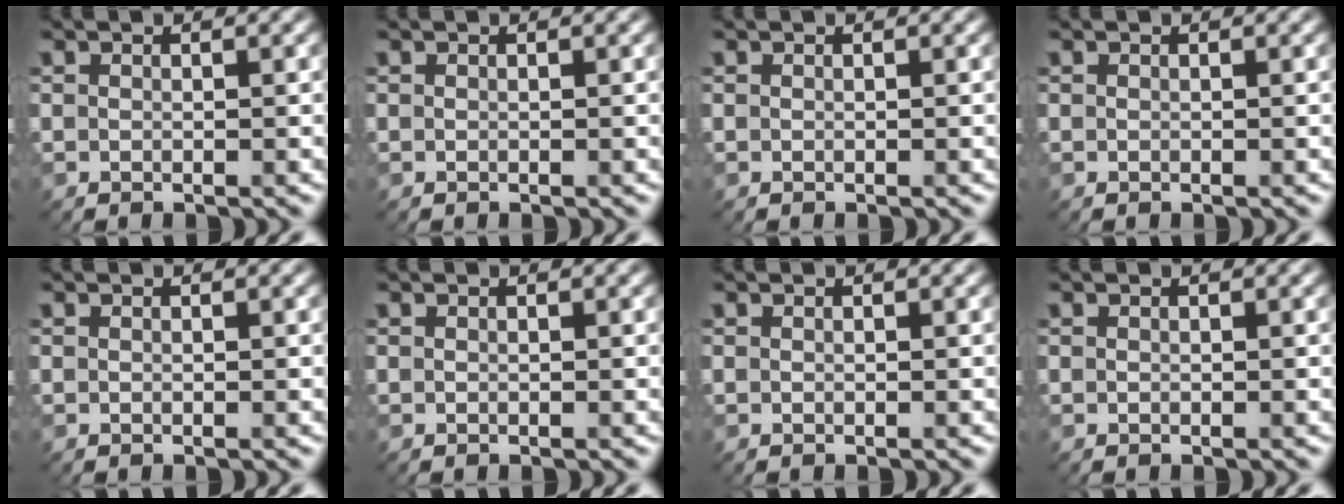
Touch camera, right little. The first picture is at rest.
{"total": 0.0}
{"total": 0.0}
{"total": 0.0}
{"total": 0.0}
{"total": 0.0}
{"total": 0.0}
{"total": 0.0}